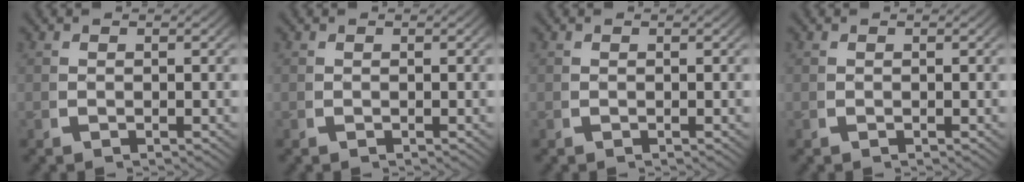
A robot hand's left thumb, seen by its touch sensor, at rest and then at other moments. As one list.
[{"total": 0.0}, {"total": 0.0}, {"total": 0.0}]